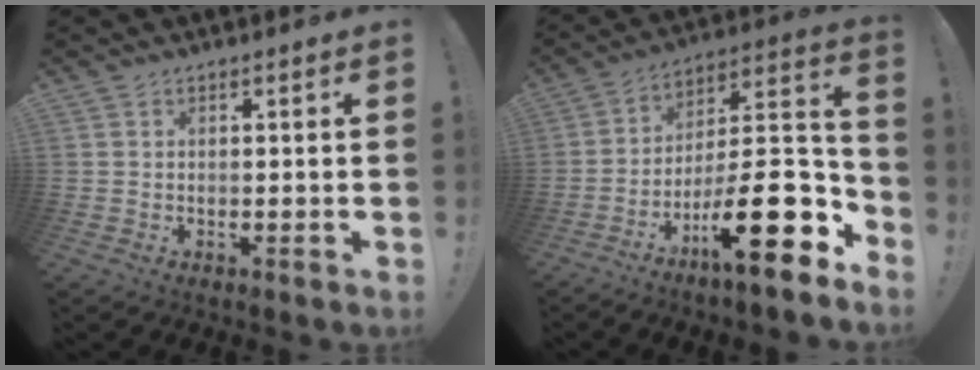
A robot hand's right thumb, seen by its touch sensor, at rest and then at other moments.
{"total": 23.1, "force": [-9.8, 6.4, 20.0], "torque": [-0.309, 0.046, -0.157]}